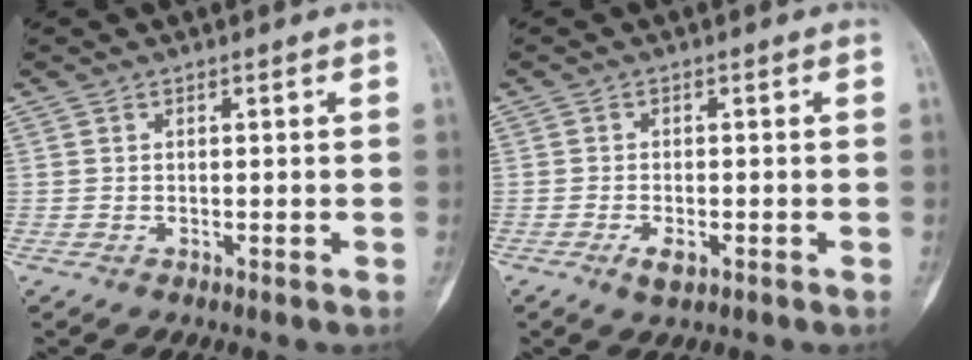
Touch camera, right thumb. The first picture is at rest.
{"total": 2.6, "force": [-1.2, 1.1, 2.0], "torque": [-0.037, 0.001, -0.021]}